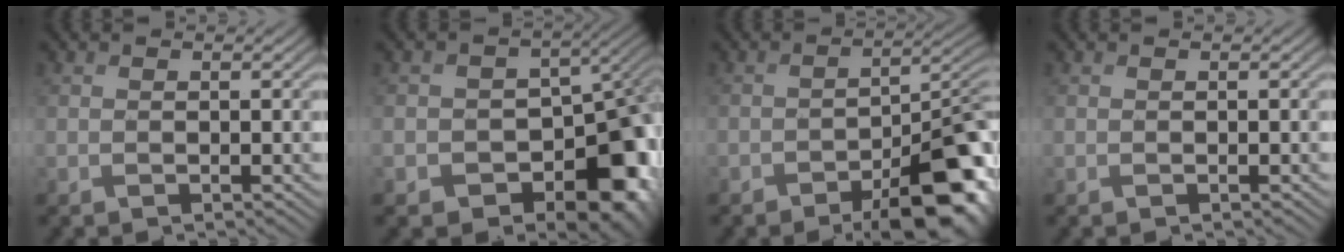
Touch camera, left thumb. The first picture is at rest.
{"total": 13.9, "force": [-6.1, 10.0, 7.5], "torque": [-0.085, -0.019, -0.090]}
{"total": 11.0, "force": [-5.6, 5.2, 7.9], "torque": [-0.095, -0.017, -0.080]}
{"total": 0.0}